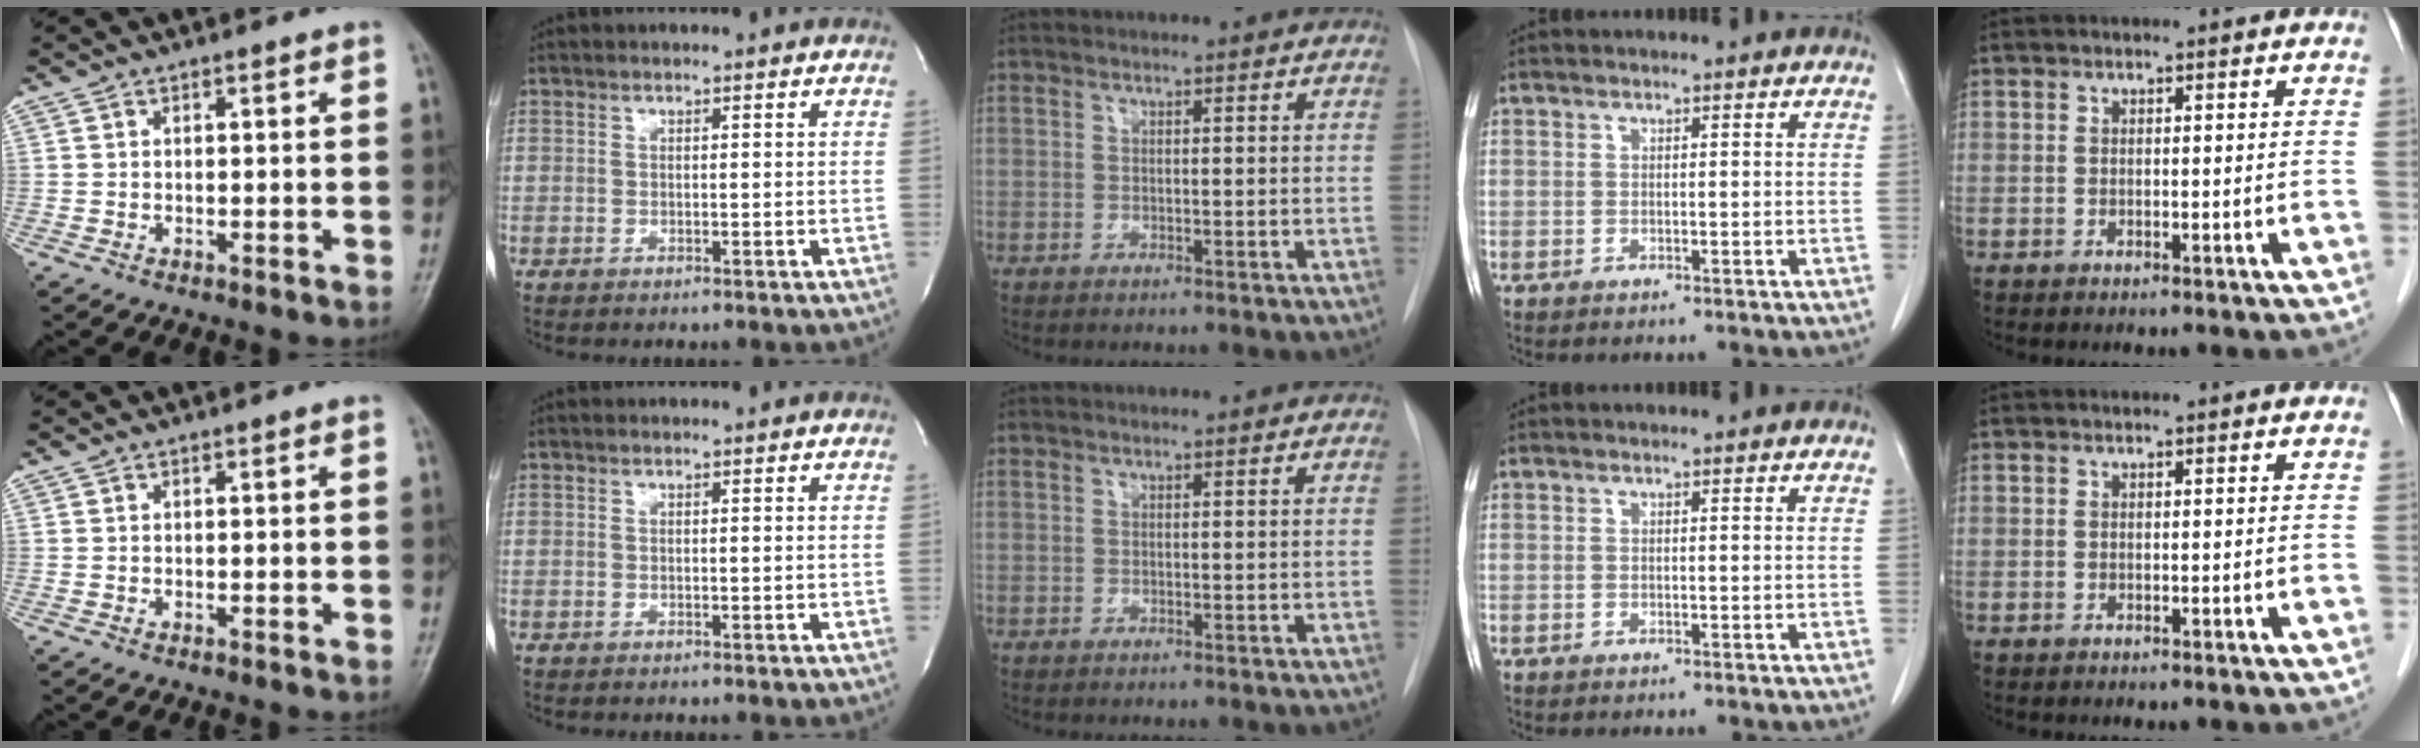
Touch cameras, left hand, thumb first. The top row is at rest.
{}